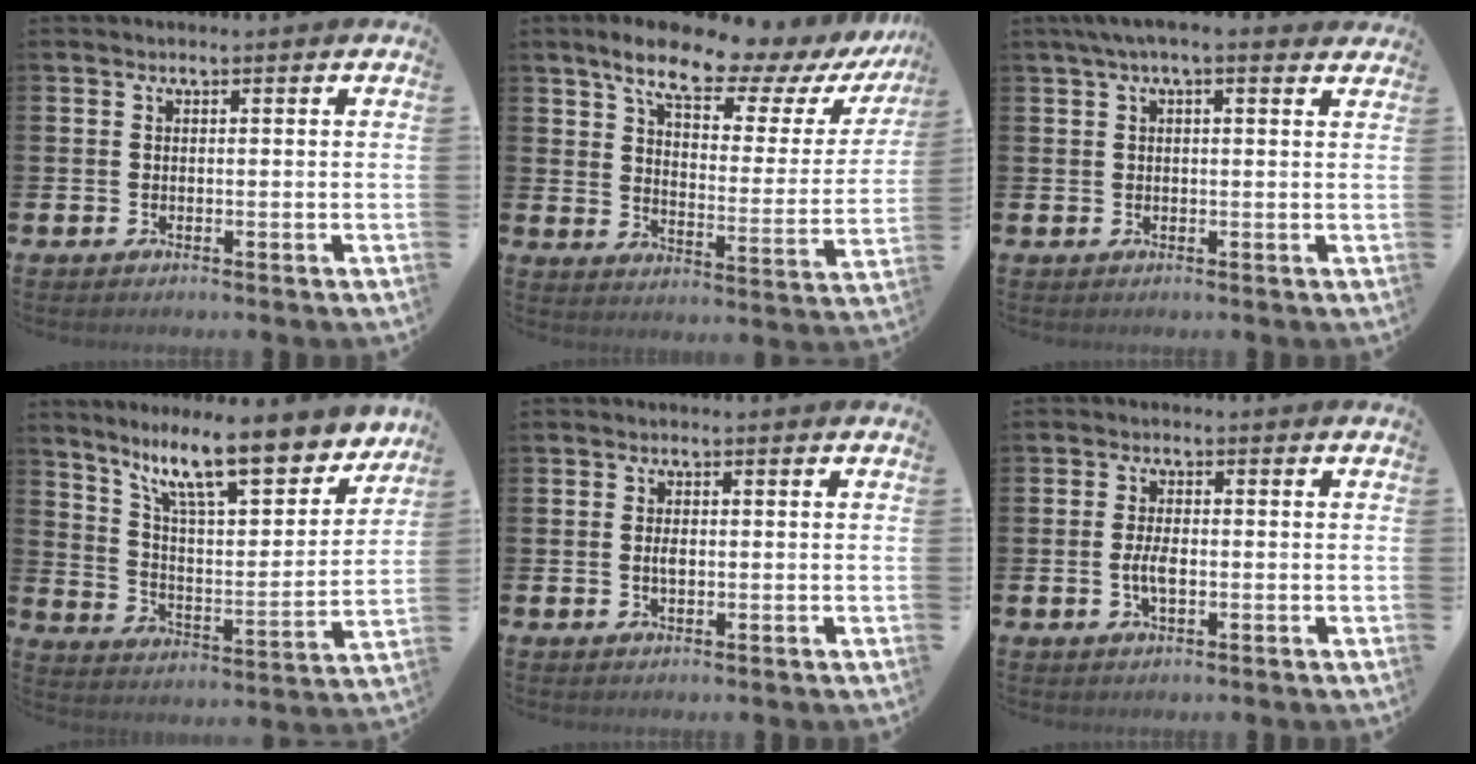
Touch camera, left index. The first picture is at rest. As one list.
[{"total": 10.3, "force": [8.3, 3.2, 5.2], "torque": [-0.115, -0.052, 0.135]}, {"total": 2.8, "force": [2.1, 0.5, 1.8], "torque": [-0.025, -0.002, 0.035]}, {"total": 13.3, "force": [10.4, 3.1, 7.7], "torque": [-0.152, -0.062, 0.176]}, {"total": 1.5, "force": [0.0, 0.7, 1.3], "torque": [-0.020, 0.002, -0.002]}, {"total": 3.1, "force": [-0.4, 1.3, 2.8], "torque": [-0.044, -0.006, -0.013]}]